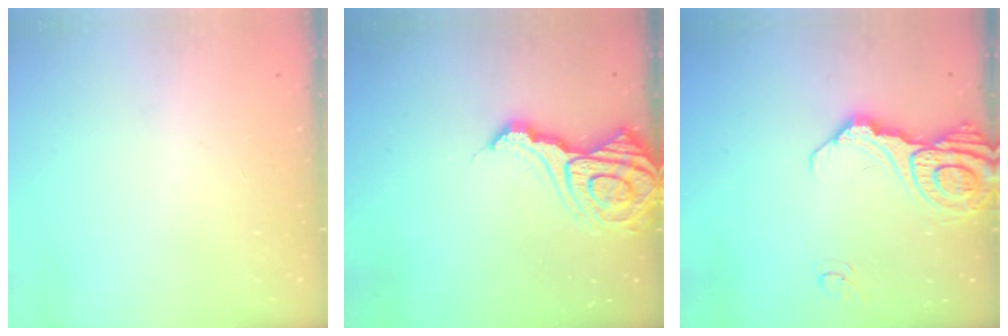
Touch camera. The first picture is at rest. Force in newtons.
{"total": 13.5, "press": 13.5, "slide": 1.4}
{"total": 15.8, "press": 15.7, "slide": 1.9}